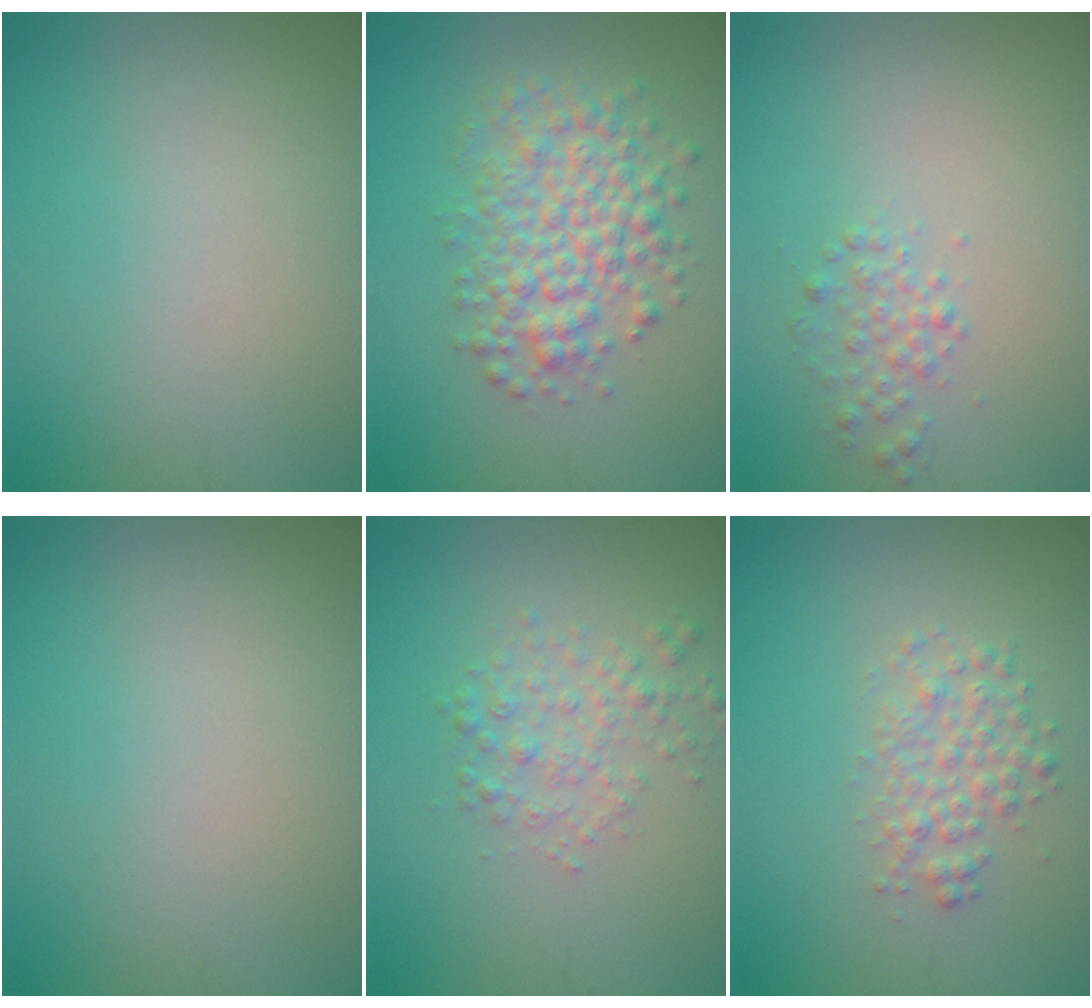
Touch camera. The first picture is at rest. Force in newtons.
{"total": 5.2, "press": 5.2, "slide": 0.1}
{"total": 1.5, "press": 1.5, "slide": 0.0}
{"total": 0.0}
{"total": 2.4, "press": 2.4, "slide": 0.1}
{"total": 2.5, "press": 2.5, "slide": 0.1}